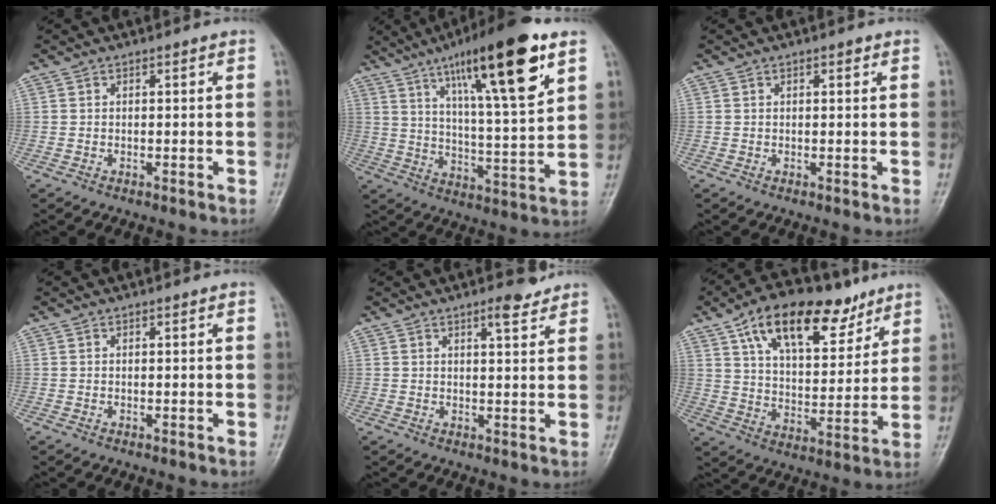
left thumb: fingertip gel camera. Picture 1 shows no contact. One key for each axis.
{"total": 20.7, "fx": 11.1, "fy": 3.7, "fz": 17.0, "tx": -0.253, "ty": -0.037, "tz": 0.181}
{"total": 1.1, "fx": 0.6, "fy": 0.5, "fz": 0.7, "tx": -0.008, "ty": 0.000, "tz": 0.007}
{"total": 0.0}
{"total": 3.6, "fx": 2.7, "fy": 0.9, "fz": 2.3, "tx": -0.030, "ty": -0.018, "tz": 0.039}
{"total": 19.1, "fx": 11.2, "fy": 9.5, "fz": 12.2, "tx": -0.155, "ty": -0.032, "tz": 0.188}